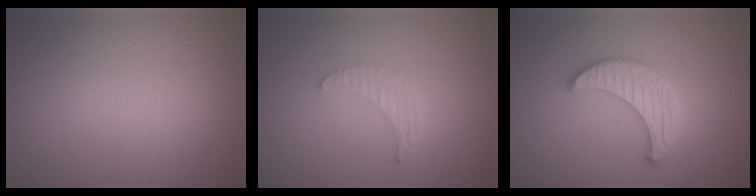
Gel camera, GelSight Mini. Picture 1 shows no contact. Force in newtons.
{"total": 1.6, "press": 1.5, "slide": 0.4}
{"total": 2.7, "press": 2.7, "slide": 0.1}